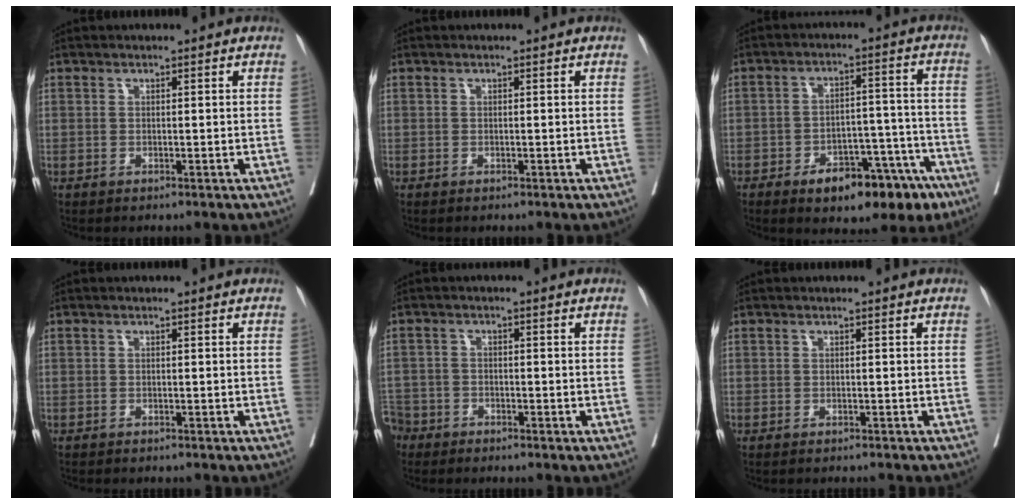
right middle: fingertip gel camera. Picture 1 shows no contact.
{"total": 0.0}
{"total": 13.0, "force": [-8.2, 5.7, 8.2], "torque": [-0.083, 0.028, -0.113]}
{"total": 4.0, "force": [-3.5, 0.9, 1.6], "torque": [-0.022, -0.006, -0.044]}
{"total": 5.0, "force": [-4.4, 2.5, 0.3], "torque": [-0.004, -0.003, -0.089]}
{"total": 4.0, "force": [-3.8, 0.5, 1.1], "torque": [-0.011, -0.007, -0.047]}